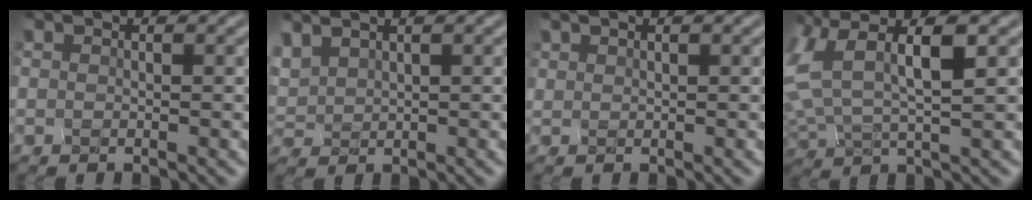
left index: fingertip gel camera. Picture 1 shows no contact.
{"total": 2.3, "force": [2.2, 0.6, 0.4], "torque": [-0.035, 0.017, 0.056]}
{"total": 1.0, "force": [1.0, -0.2, -0.2], "torque": [-0.001, -0.002, 0.025]}
{"total": 8.4, "force": [2.9, 4.0, 6.7], "torque": [-0.170, 0.010, 0.065]}